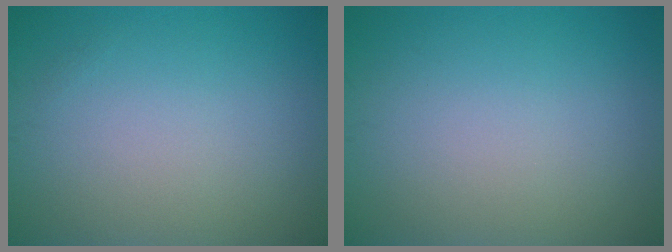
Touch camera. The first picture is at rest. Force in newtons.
{"total": 0.0}